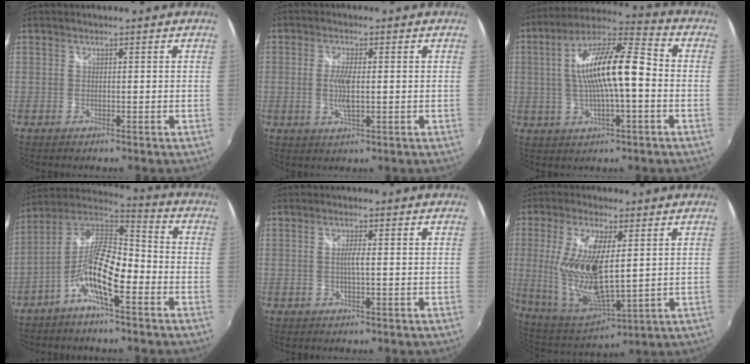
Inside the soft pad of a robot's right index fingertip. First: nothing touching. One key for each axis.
{"total": 4.5, "fx": -0.3, "fy": 1.3, "fz": 4.3, "tx": -0.085, "ty": -0.005, "tz": -0.007}
{"total": 15.7, "fx": -0.5, "fy": 3.9, "fz": 15.2, "tx": -0.272, "ty": 0.021, "tz": -0.011}
{"total": 12.7, "fx": -5.4, "fy": 3.6, "fz": 10.9, "tx": -0.214, "ty": 0.006, "tz": -0.106}
{"total": 1.8, "fx": -0.2, "fy": -0.1, "fz": 1.8, "tx": -0.031, "ty": -0.001, "tz": -0.005}
{"total": 17.5, "fx": 2.2, "fy": 6.6, "fz": 16.1, "tx": -0.323, "ty": -0.015, "tz": 0.056}